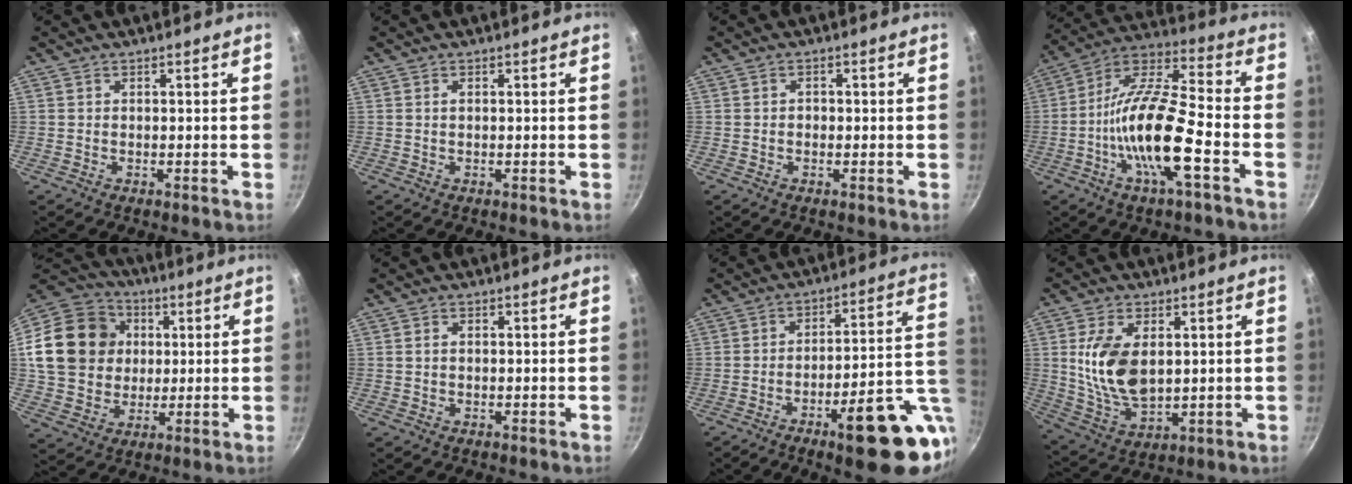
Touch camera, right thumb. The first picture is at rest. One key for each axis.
{"total": 0.7, "fx": 0.2, "fy": 0.4, "fz": 0.5, "tx": -0.009, "ty": 0.002, "tz": 0.004}
{"total": 1.3, "fx": -0.1, "fy": 1.1, "fz": 0.7, "tx": -0.009, "ty": 0.005, "tz": -0.003}
{"total": 17.3, "fx": -5.6, "fy": 4.6, "fz": 15.7, "tx": -0.290, "ty": 0.036, "tz": -0.120}
{"total": 20.1, "fx": 3.1, "fy": 17.1, "fz": 10.0, "tx": -0.176, "ty": 0.023, "tz": 0.057}
{"total": 1.2, "fx": 0.1, "fy": 0.9, "fz": 0.8, "tx": -0.012, "ty": 0.006, "tz": 0.001}
{"total": 18.8, "fx": -6.0, "fy": 5.0, "fz": 17.0, "tx": -0.205, "ty": 0.026, "tz": -0.079}
{"total": 13.0, "fx": 2.3, "fy": 7.6, "fz": 10.3, "tx": -0.187, "ty": -0.022, "tz": 0.054}